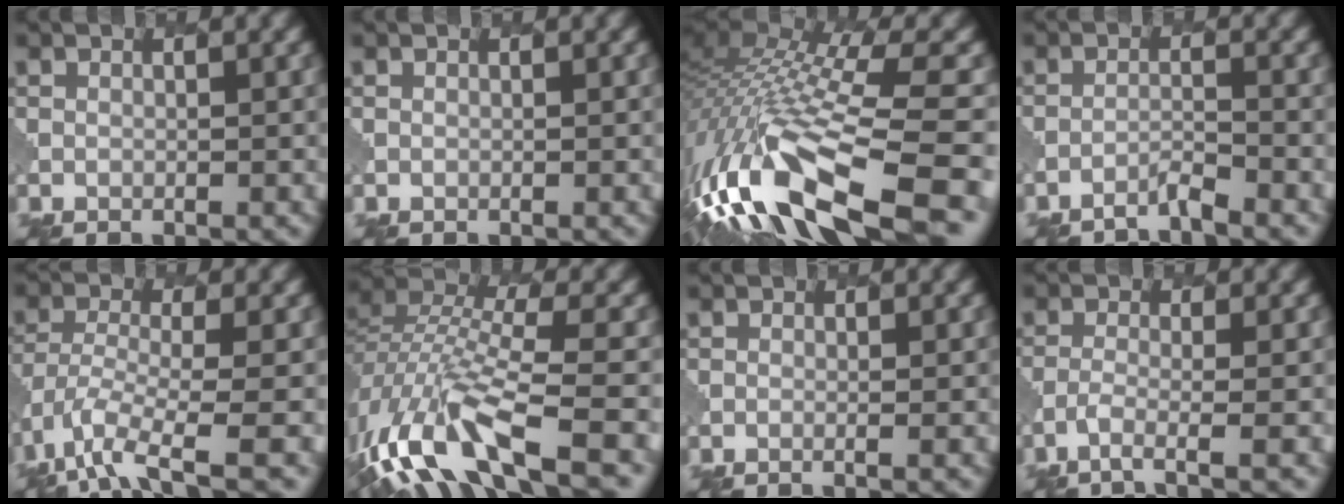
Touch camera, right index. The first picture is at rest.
{"total": 0.0}
{"total": 15.9, "force": [-5.7, 4.8, 14.0], "torque": [-0.290, 0.011, -0.092]}
{"total": 1.5, "force": [-1.5, -0.2, 0.2], "torque": [-0.003, 0.007, -0.041]}
{"total": 6.2, "force": [-3.5, 1.9, 4.8], "torque": [-0.101, -0.008, -0.074]}
{"total": 12.6, "force": [-6.9, 4.5, 9.6], "torque": [-0.214, 0.004, -0.126]}
{"total": 1.2, "force": [-0.1, 0.6, 1.0], "torque": [0.001, 0.002, -0.015]}
{"total": 2.6, "force": [-1.7, 0.3, 2.0], "torque": [-0.035, 0.002, -0.054]}